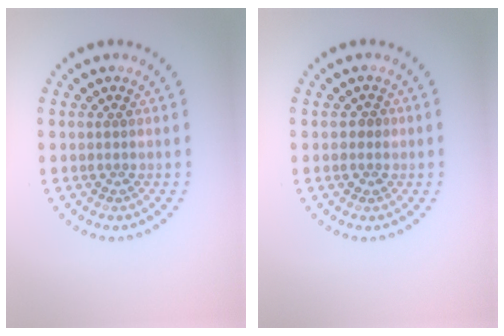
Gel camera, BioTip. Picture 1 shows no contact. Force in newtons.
{"total": 1.1, "press": 1.0, "slide": 0.4}